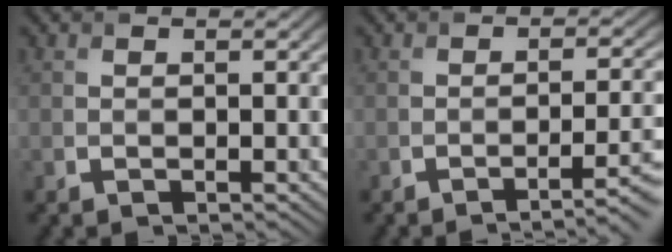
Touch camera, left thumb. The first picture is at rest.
{"total": 5.4, "force": [-2.8, 1.4, 4.4], "torque": [-0.050, 0.002, -0.041]}